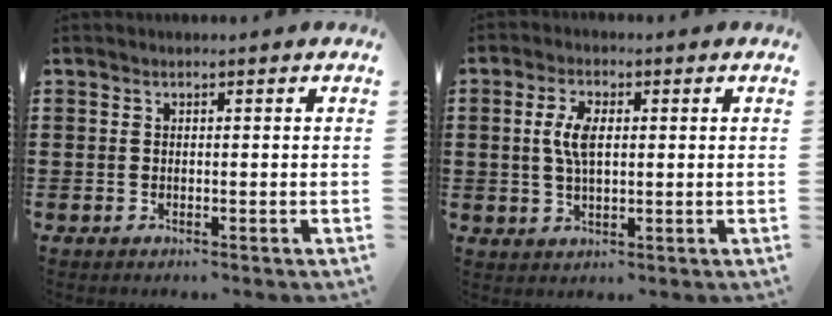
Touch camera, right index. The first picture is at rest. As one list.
[{"total": 5.3, "force": [0.7, 2.4, 4.7], "torque": [-0.103, 0.009, 0.008]}]